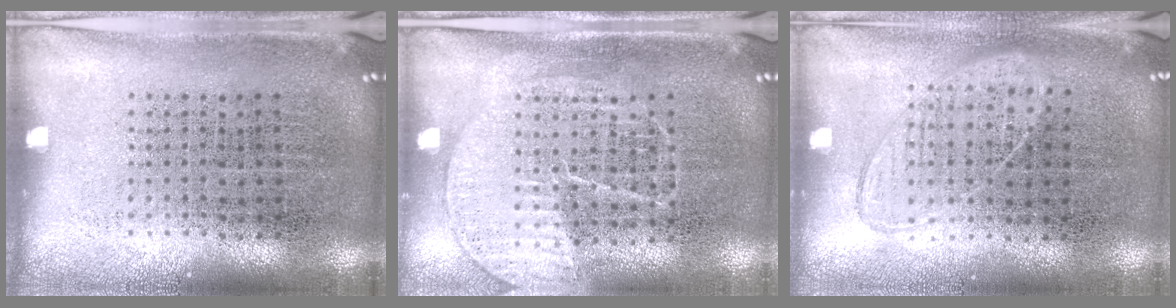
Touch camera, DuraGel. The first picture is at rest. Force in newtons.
{"total": 1.3, "press": 1.3, "slide": 0.2}
{"total": 0.9, "press": 0.8, "slide": 0.4}